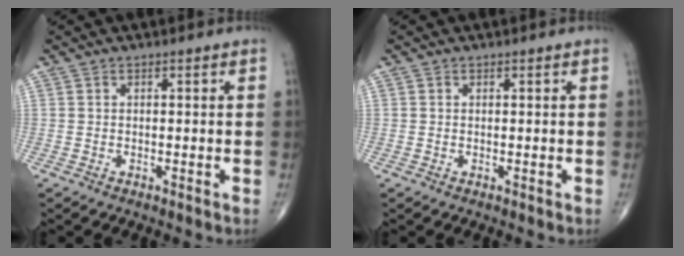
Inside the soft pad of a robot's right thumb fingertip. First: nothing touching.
{"total": 0.0}